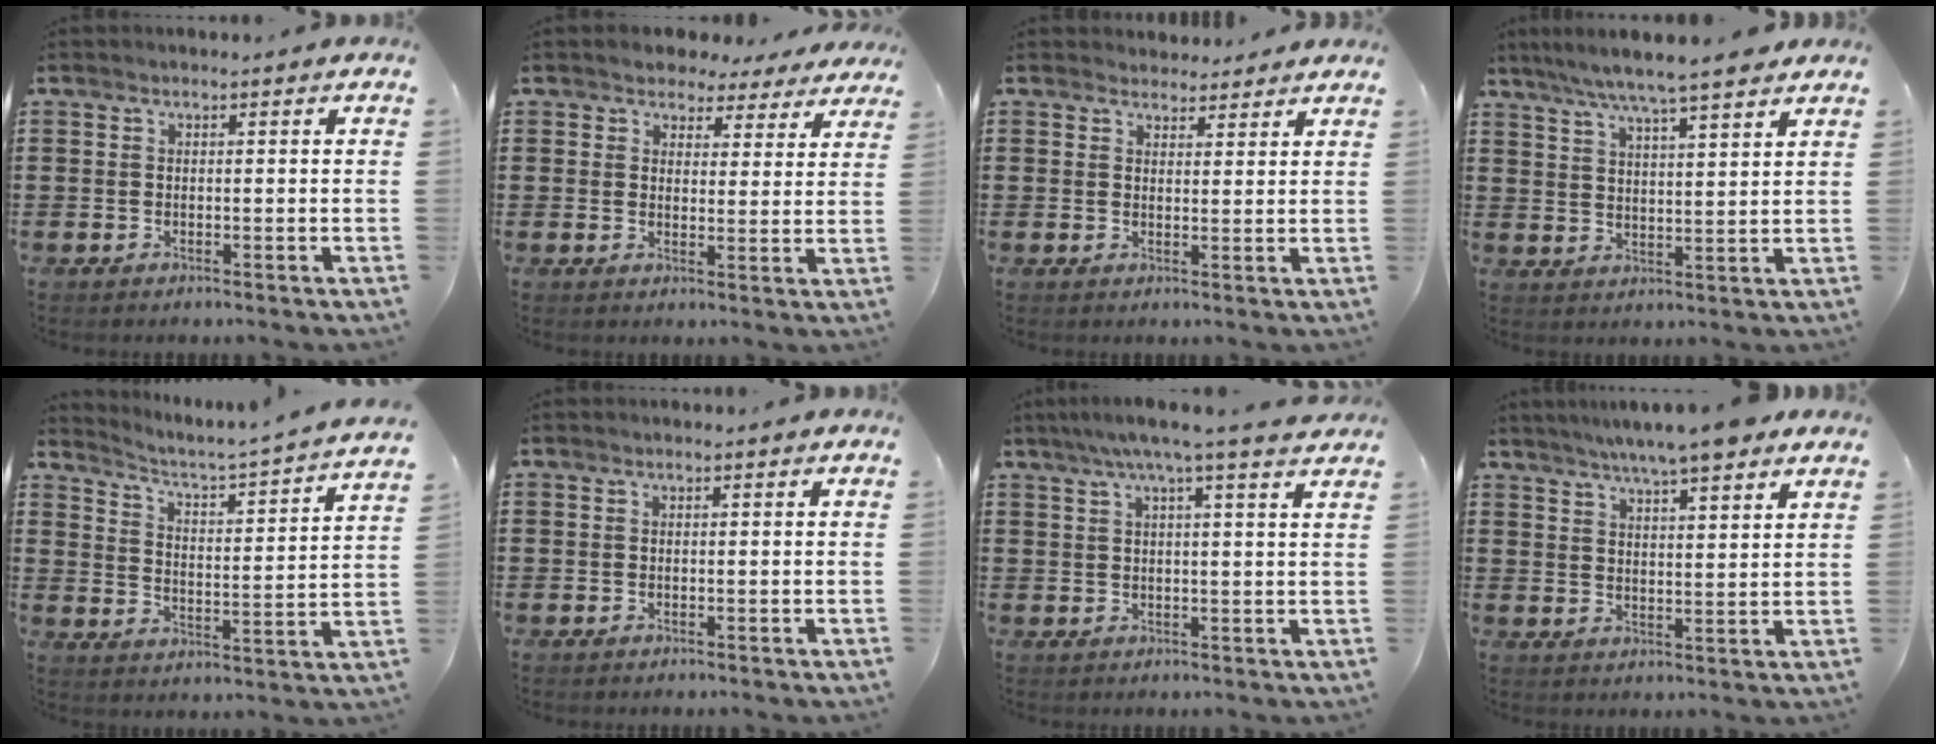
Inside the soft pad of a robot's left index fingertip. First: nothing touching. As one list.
[{"total": 4.0, "force": [3.6, 1.7, 0.4], "torque": [-0.020, -0.007, 0.065]}, {"total": 2.8, "force": [2.6, 0.9, 0.0], "torque": [-0.007, -0.002, 0.050]}, {"total": 6.2, "force": [5.4, 0.0, 3.1], "torque": [-0.078, -0.018, 0.093]}, {"total": 2.5, "force": [2.3, -0.5, 1.1], "torque": [-0.041, -0.035, 0.022]}, {"total": 0.0}, {"total": 4.9, "force": [3.7, -0.3, 3.2], "torque": [-0.073, -0.011, 0.063]}, {"total": 6.4, "force": [5.6, 0.6, 3.1], "torque": [-0.076, -0.009, 0.100]}]